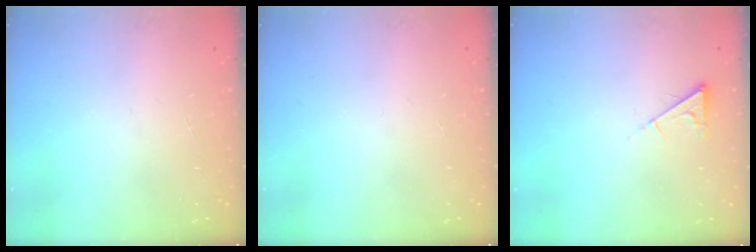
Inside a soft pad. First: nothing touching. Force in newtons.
{"total": 0.0}
{"total": 5.8, "press": 5.8, "slide": 0.8}